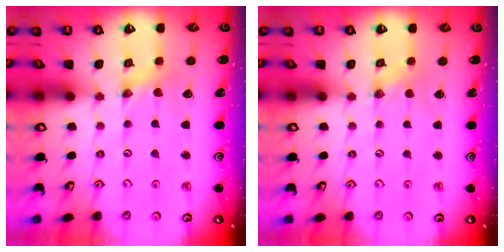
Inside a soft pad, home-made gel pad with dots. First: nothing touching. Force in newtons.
{"total": 1.3, "press": 1.3, "slide": 0.2}